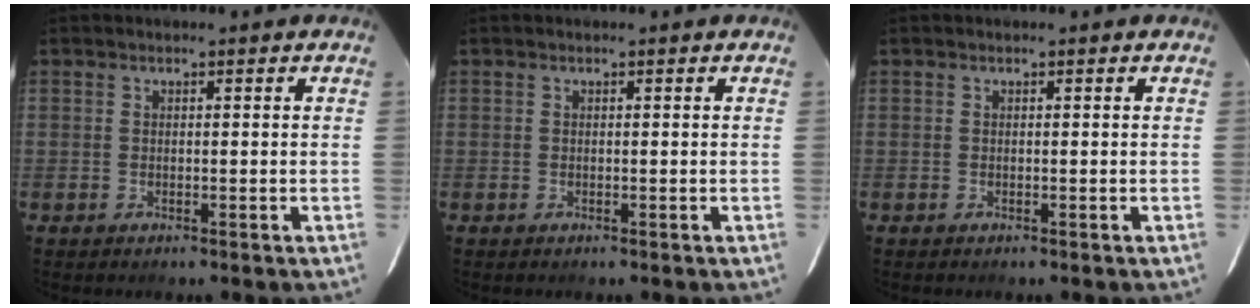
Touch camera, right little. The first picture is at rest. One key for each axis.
{"total": 0.0}
{"total": 0.0}